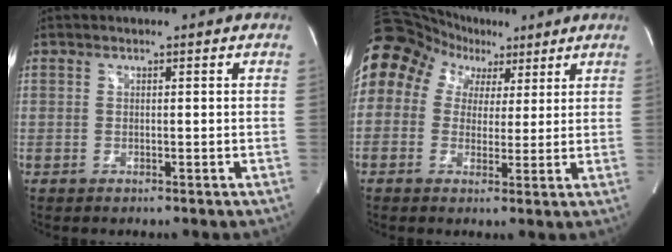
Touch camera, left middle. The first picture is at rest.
{"total": 14.4, "force": [7.1, 11.4, 5.2], "torque": [-0.112, 0.085, 0.125]}